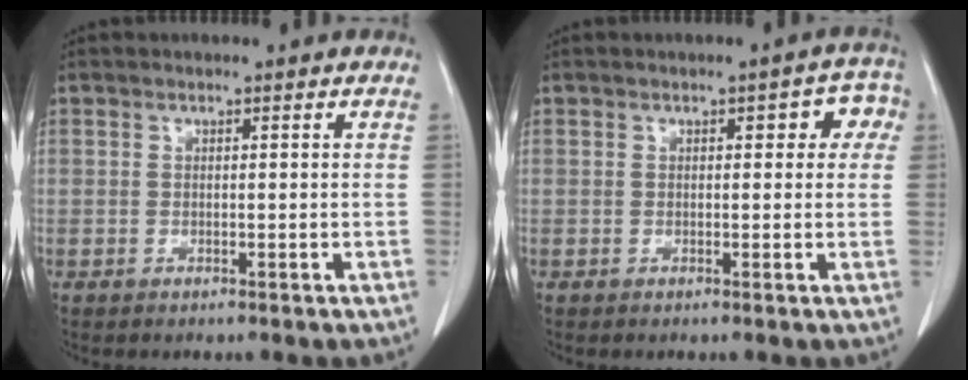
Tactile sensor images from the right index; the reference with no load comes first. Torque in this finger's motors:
{"motor_torque": [0.11, 0.10, 0.07, 0.01]}